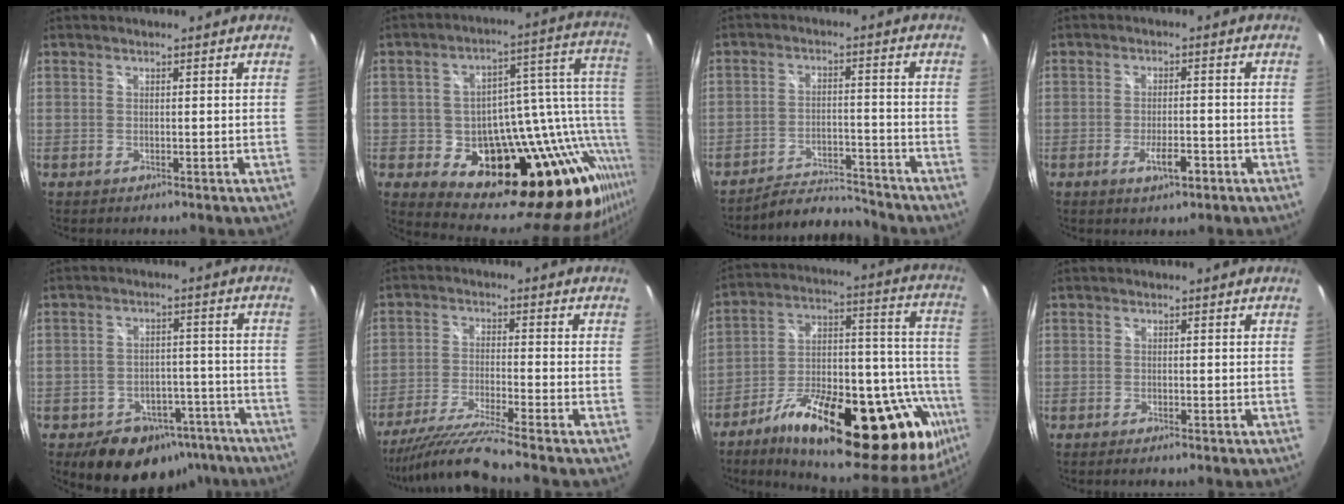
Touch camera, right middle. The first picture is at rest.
{"total": 31.3, "force": [-7.6, 17.7, 24.6], "torque": [-0.352, 0.023, -0.088]}
{"total": 8.5, "force": [-8.5, 0.6, 1.0], "torque": [-0.042, 0.007, -0.136]}
{"total": 4.4, "force": [-2.3, 1.5, 3.4], "torque": [-0.068, -0.007, -0.038]}
{"total": 14.1, "force": [-9.7, 8.9, 5.2], "torque": [-0.101, 0.023, -0.104]}
{"total": 10.5, "force": [-9.0, -2.1, 5.0], "torque": [-0.110, -0.020, -0.166]}
{"total": 35.3, "force": [-18.5, 11.7, 27.7], "torque": [-0.386, 0.011, -0.275]}
{"total": 0.9, "force": [-0.7, -0.2, 0.5], "torque": [-0.009, -0.002, -0.014]}